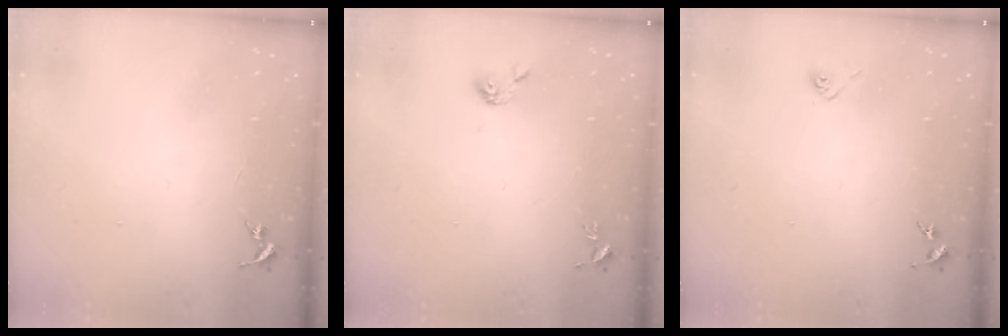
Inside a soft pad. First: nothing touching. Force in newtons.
{"total": 4.7, "press": 4.5, "slide": 1.3}
{"total": 2.9, "press": 2.8, "slide": 0.8}